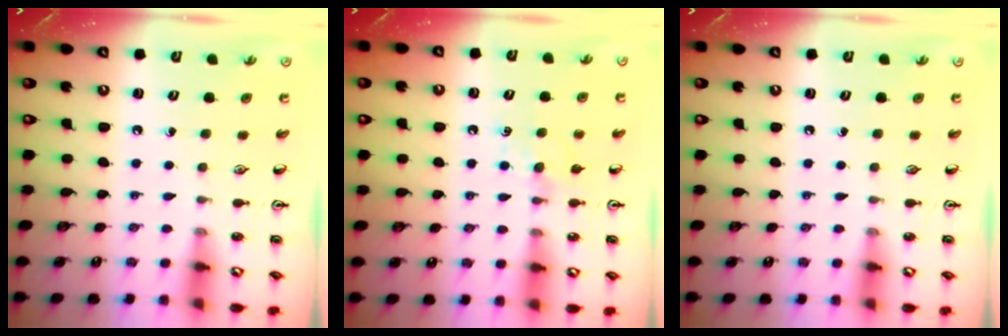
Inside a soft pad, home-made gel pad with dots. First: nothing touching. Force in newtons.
{"total": 5.8, "press": 5.8, "slide": 0.7}
{"total": 0.0}